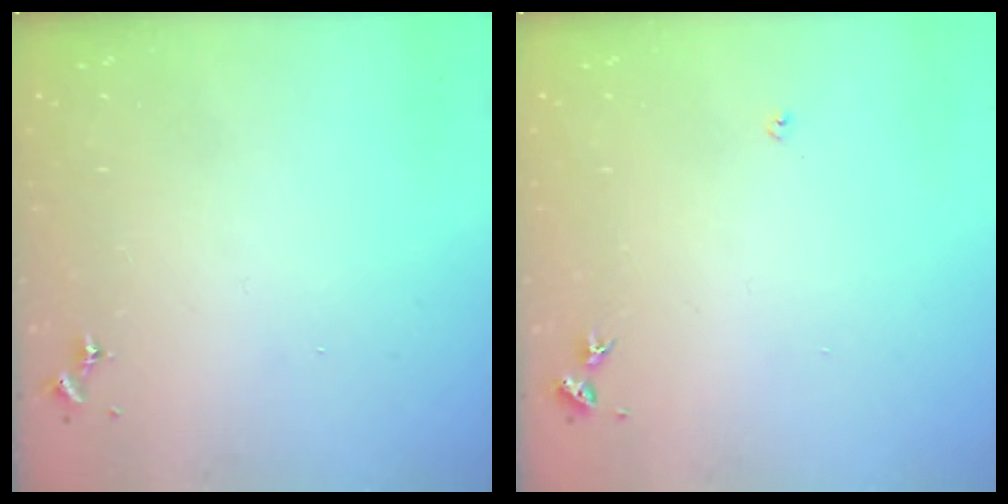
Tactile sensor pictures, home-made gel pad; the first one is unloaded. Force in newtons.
{"total": 3.0, "press": 3.0, "slide": 0.4}